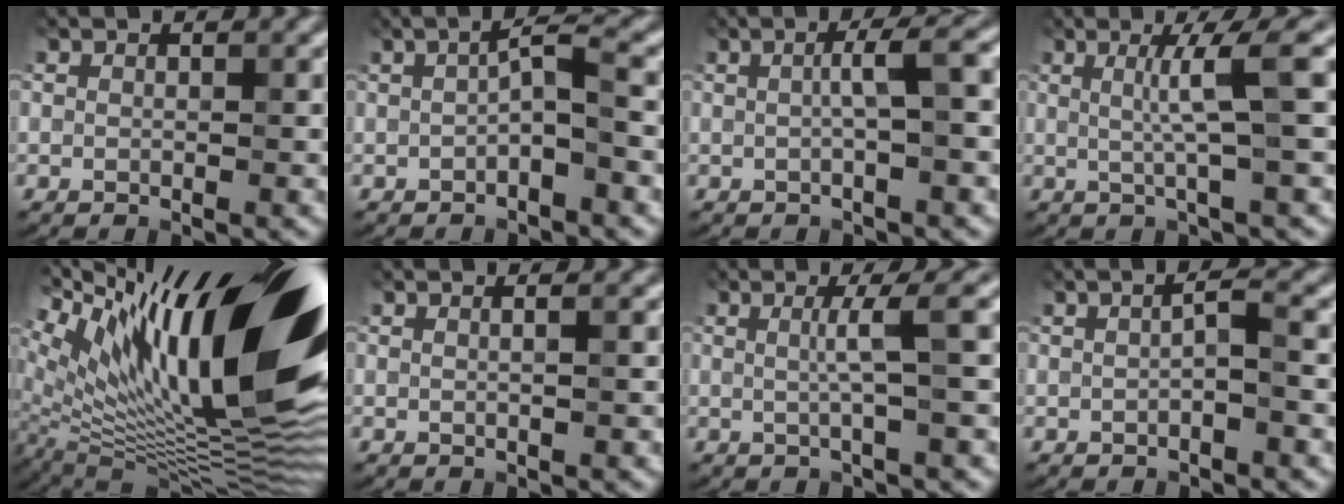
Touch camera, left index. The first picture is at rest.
{"total": 2.1, "force": [-0.4, 0.1, 2.1], "torque": [-0.042, 0.012, -0.008]}
{"total": 2.8, "force": [0.1, 0.0, 2.8], "torque": [-0.053, 0.016, 0.001]}
{"total": 4.3, "force": [0.8, 0.2, 4.3], "torque": [-0.071, 0.012, 0.014]}
{"total": 18.3, "force": [6.4, 6.2, 16.0], "torque": [-0.255, 0.019, 0.113]}
{"total": 0.7, "force": [0.2, 0.0, 0.7], "torque": [-0.012, 0.004, -0.001]}
{"total": 3.1, "force": [0.4, 0.1, 3.1], "torque": [-0.055, 0.012, 0.005]}
{"total": 1.4, "force": [-0.2, -0.1, 1.4], "torque": [-0.030, 0.007, -0.003]}